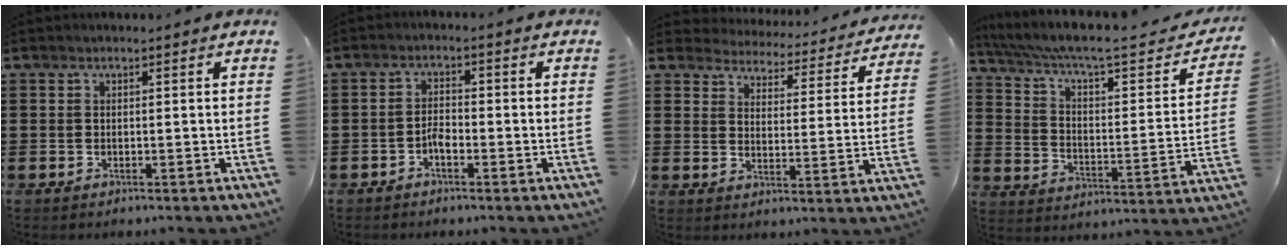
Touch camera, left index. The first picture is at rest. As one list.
[{"total": 2.1, "force": [-1.0, 0.8, 1.6], "torque": [-0.031, 0.005, -0.021]}, {"total": 3.8, "force": [3.8, 0.2, -0.1], "torque": [-0.017, -0.039, 0.059]}, {"total": 6.9, "force": [5.1, 0.9, 4.5], "torque": [-0.109, -0.040, 0.079]}]